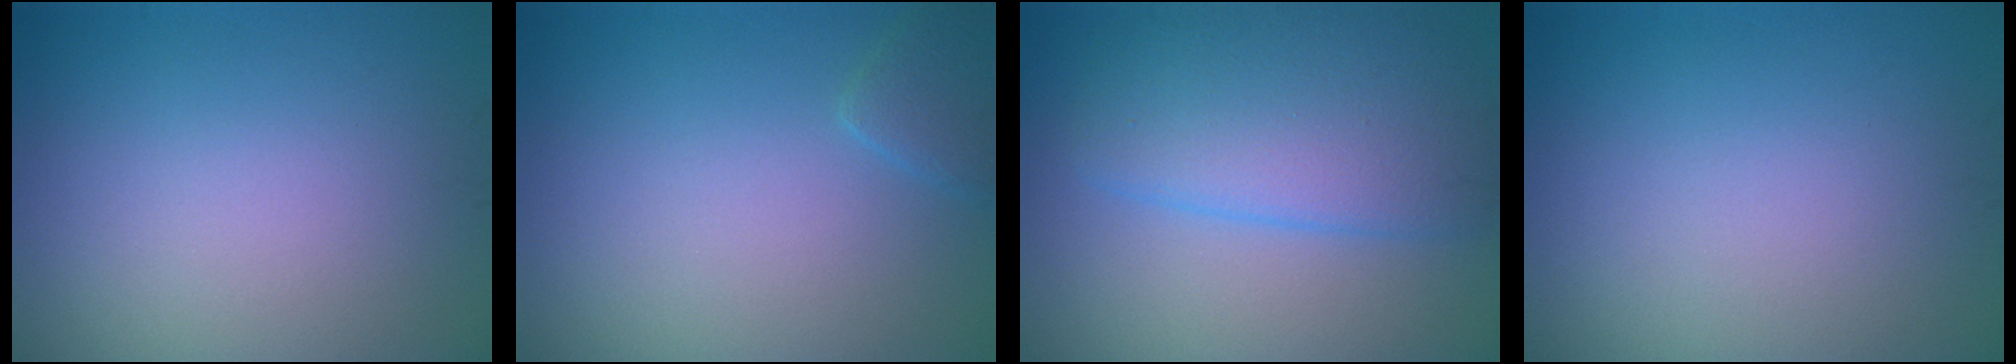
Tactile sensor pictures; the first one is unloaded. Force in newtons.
{"total": 1.7, "press": 1.7, "slide": 0.1}
{"total": 6.8, "press": 6.8, "slide": 0.1}
{"total": 0.0}